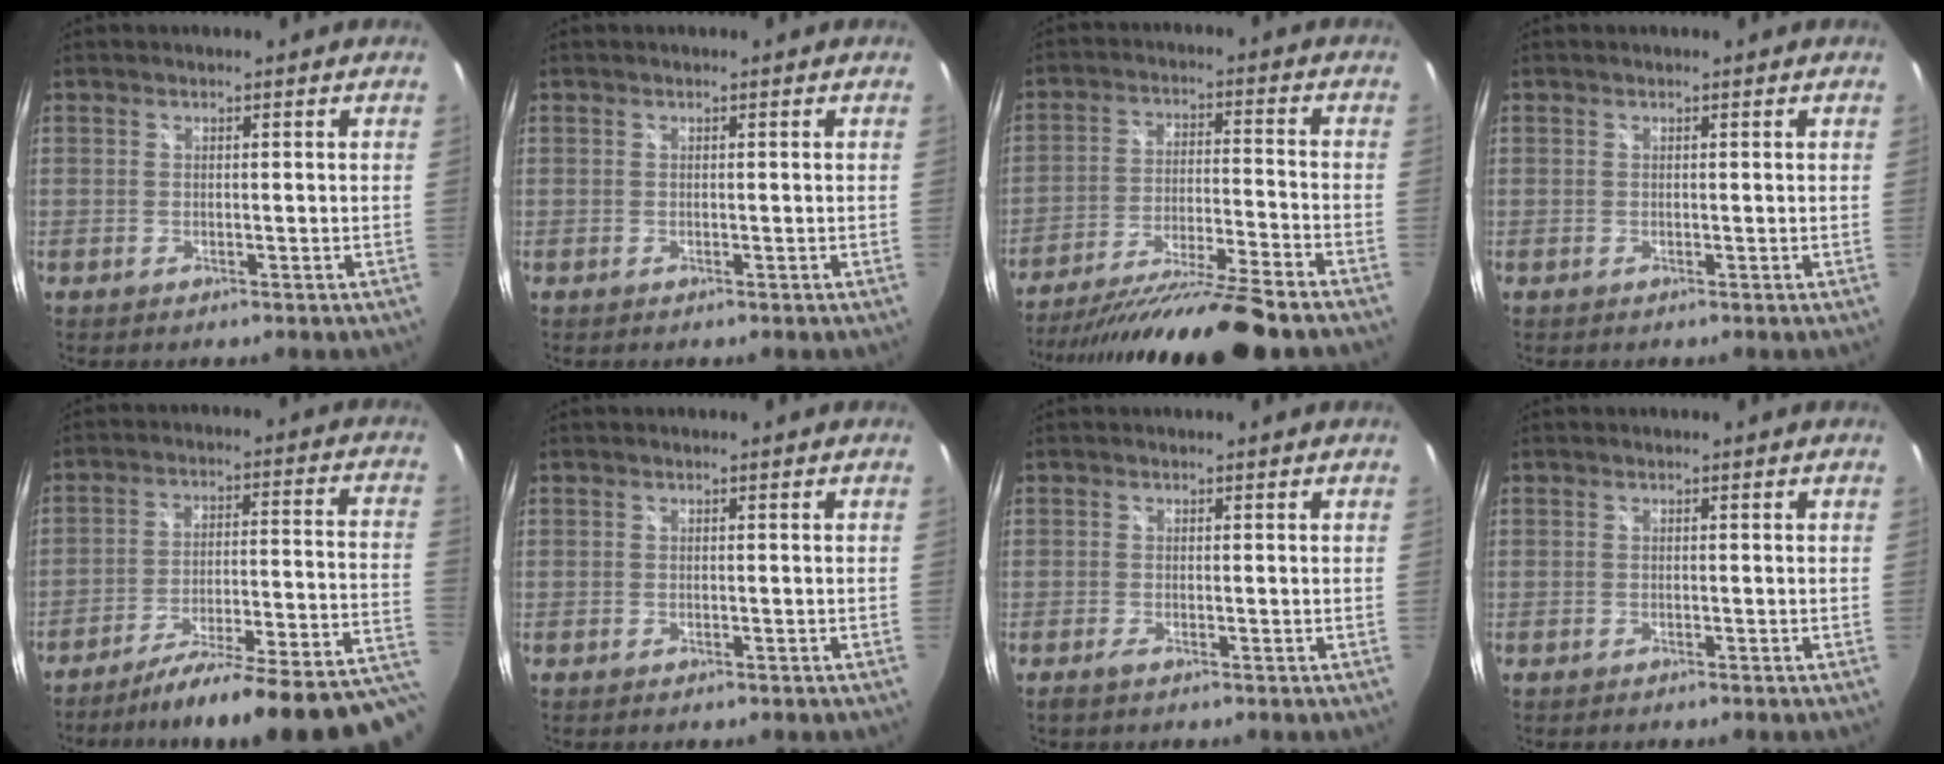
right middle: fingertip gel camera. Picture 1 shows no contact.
{"total": 0.0}
{"total": 18.9, "force": [-16.4, -0.8, 9.3], "torque": [-0.179, -0.036, -0.264]}
{"total": 0.0}
{"total": 25.1, "force": [-20.5, 0.7, 14.5], "torque": [-0.162, -0.043, -0.280]}
{"total": 0.7, "force": [-0.5, 0.3, 0.3], "torque": [-0.007, 0.000, -0.006]}
{"total": 1.0, "force": [-0.7, 0.0, 0.8], "torque": [-0.016, -0.003, -0.015]}
{"total": 0.5, "force": [-0.5, 0.1, 0.2], "torque": [-0.003, 0.000, -0.007]}